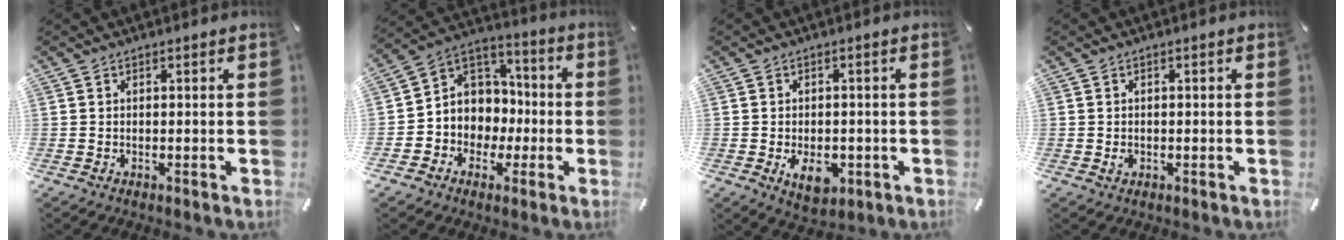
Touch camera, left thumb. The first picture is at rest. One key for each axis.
{"total": 8.8, "fx": -0.9, "fy": 8.7, "fz": 0.0, "tx": -0.011, "ty": -0.012, "tz": -0.009}
{"total": 6.5, "fx": -1.9, "fy": 4.3, "fz": 4.6, "tx": -0.081, "ty": -0.003, "tz": -0.037}
{"total": 1.2, "fx": -0.2, "fy": 1.0, "fz": 0.7, "tx": -0.013, "ty": 0.003, "tz": -0.004}